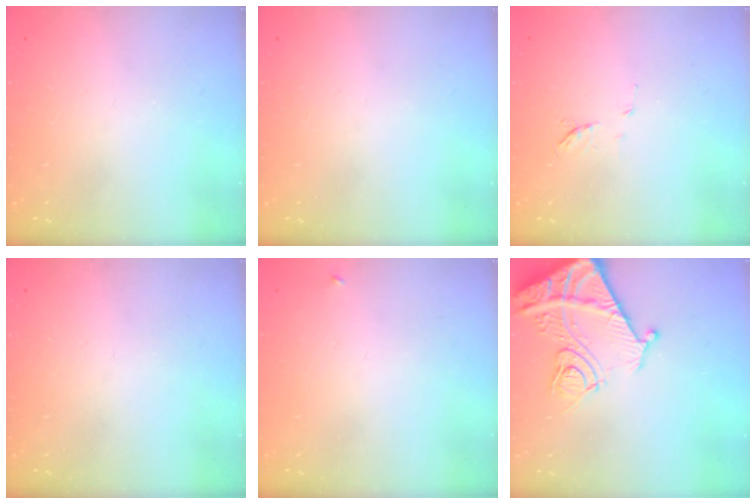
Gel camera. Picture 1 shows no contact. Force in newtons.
{"total": 0.0}
{"total": 4.9, "press": 4.8, "slide": 1.3}
{"total": 0.0}
{"total": 2.3, "press": 2.3, "slide": 0.2}
{"total": 14.7, "press": 14.6, "slide": 1.7}